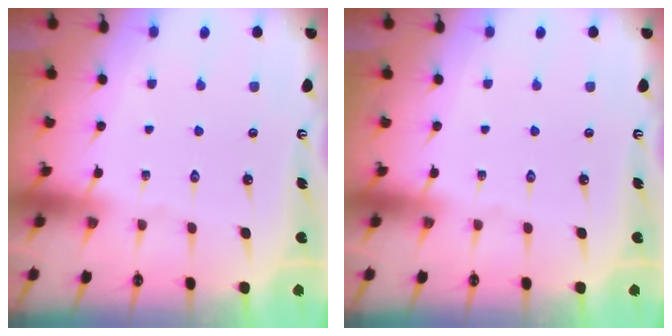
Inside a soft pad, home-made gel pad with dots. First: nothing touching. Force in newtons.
{"total": 0.0}